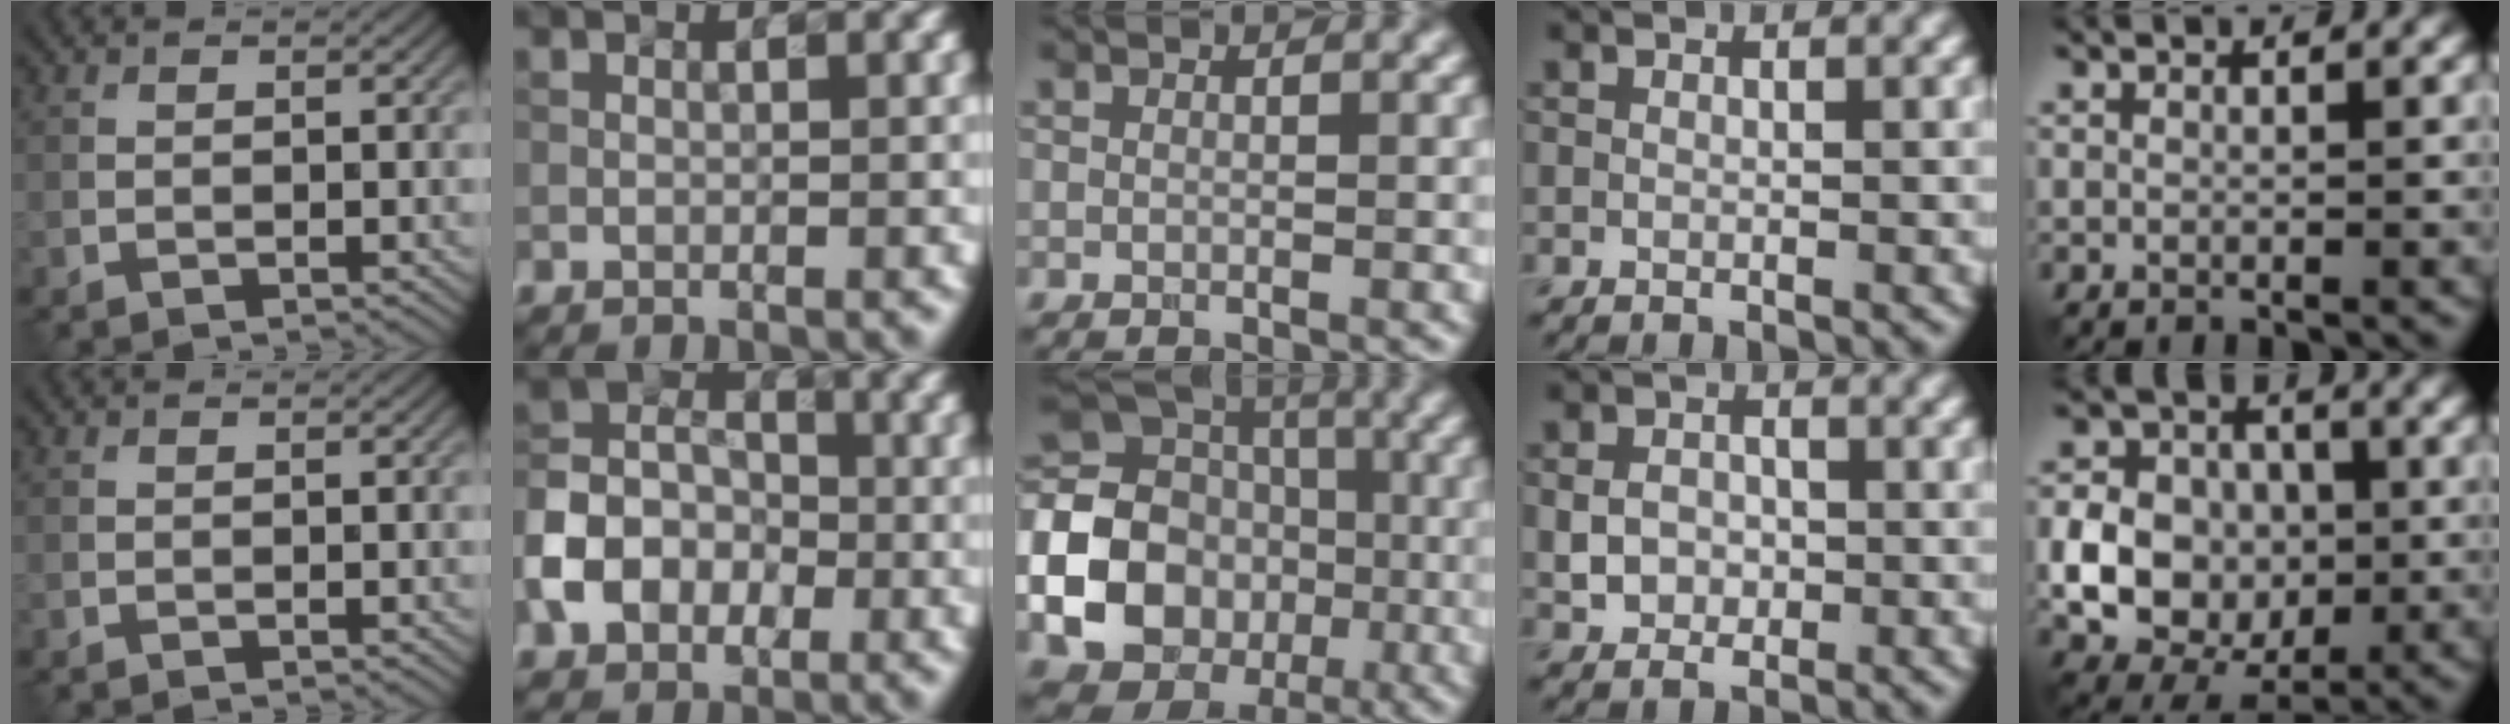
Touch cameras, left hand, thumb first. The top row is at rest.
{"index": {"total": 6.0, "force": [-2.3, 4.7, 3.0], "torque": [-0.061, 0.009, -0.054]}, "middle": {"total": 22.2, "force": [-5.2, 20.3, 7.5], "torque": [-0.185, -0.021, -0.125]}, "ring": {"total": 2.6, "force": [-0.3, 2.1, 1.5], "torque": [-0.030, 0.000, -0.009]}, "little": {"total": 7.0, "force": [-1.0, 5.6, 4.1], "torque": [-0.074, 0.004, -0.026]}}